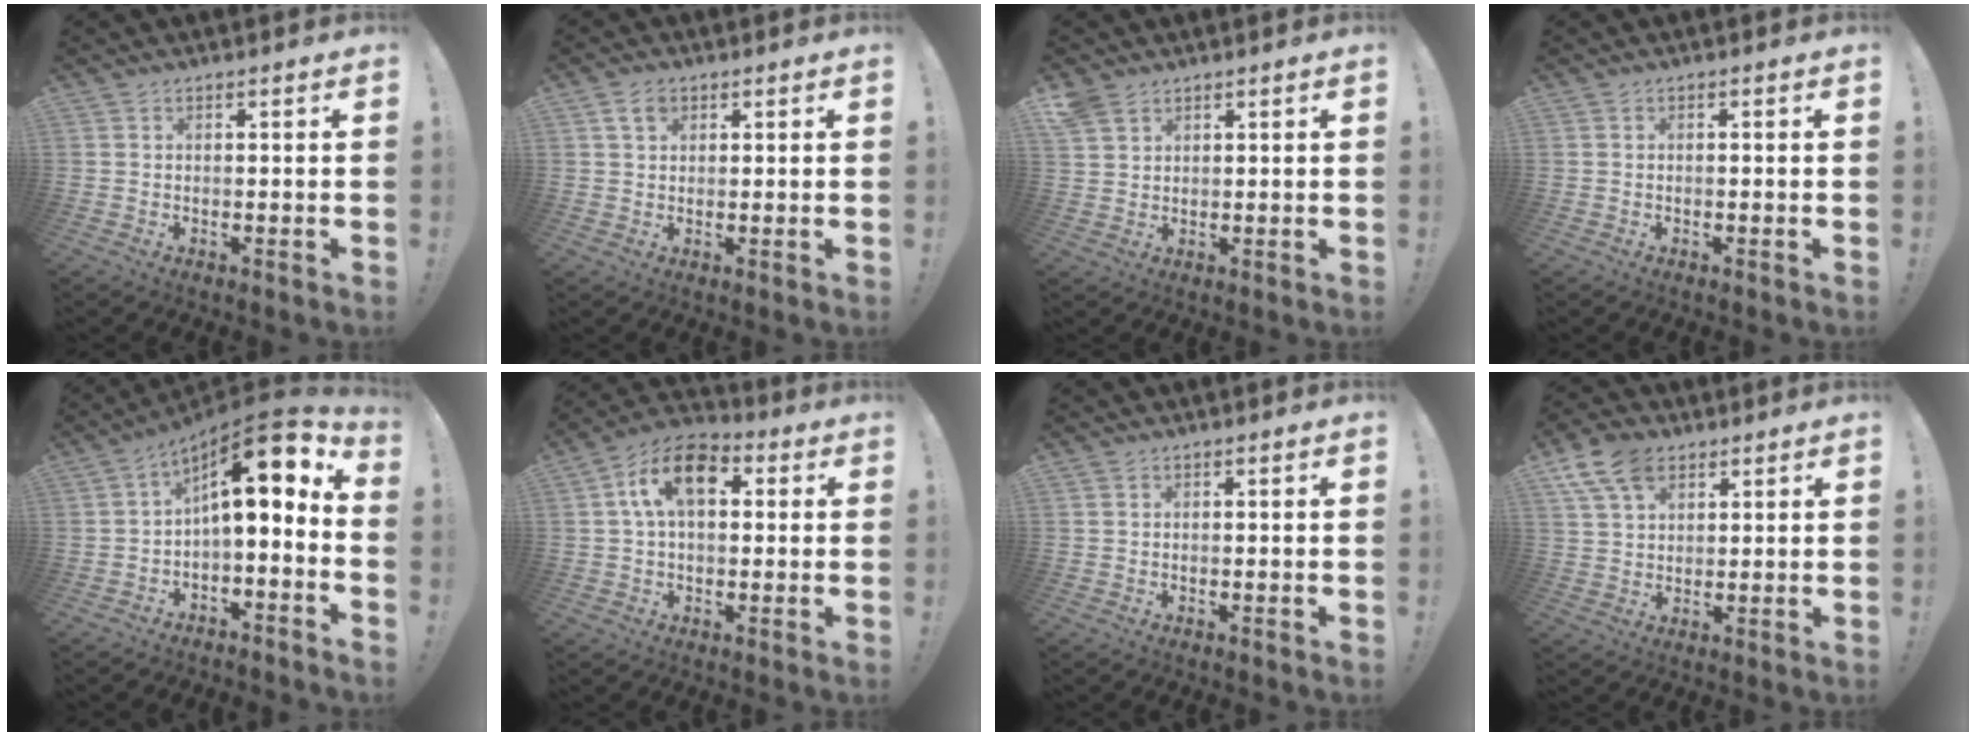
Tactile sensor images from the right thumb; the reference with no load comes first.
{"total": 4.1, "force": [1.9, 2.6, 2.5], "torque": [-0.042, 0.001, 0.035]}
{"total": 4.2, "force": [3.1, 2.4, 1.6], "torque": [-0.039, -0.010, 0.062]}
{"total": 0.0}
{"total": 14.3, "force": [4.5, 5.0, 12.7], "torque": [-0.195, -0.032, 0.076]}
{"total": 13.2, "force": [3.7, 7.9, 9.9], "torque": [-0.164, 0.012, 0.070]}
{"total": 0.0}
{"total": 10.9, "force": [5.8, 6.7, 6.3], "torque": [-0.114, -0.011, 0.114]}